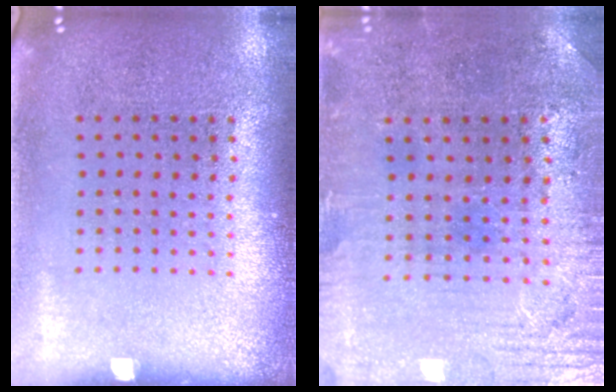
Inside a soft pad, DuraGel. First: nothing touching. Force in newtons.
{"total": 0.9, "press": 0.7, "slide": 0.6}